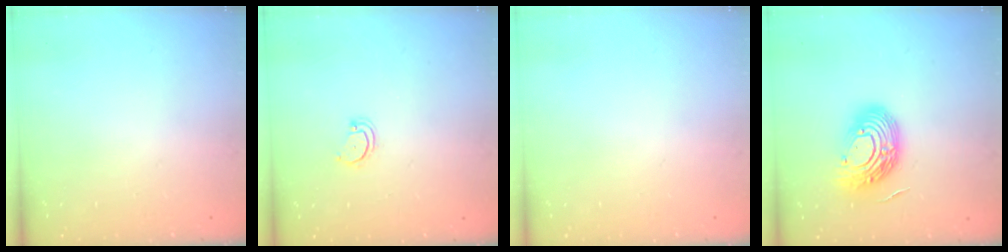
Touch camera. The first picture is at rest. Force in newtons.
{"total": 3.4, "press": 3.4, "slide": 0.2}
{"total": 0.0}
{"total": 15.3, "press": 15.3, "slide": 0.9}